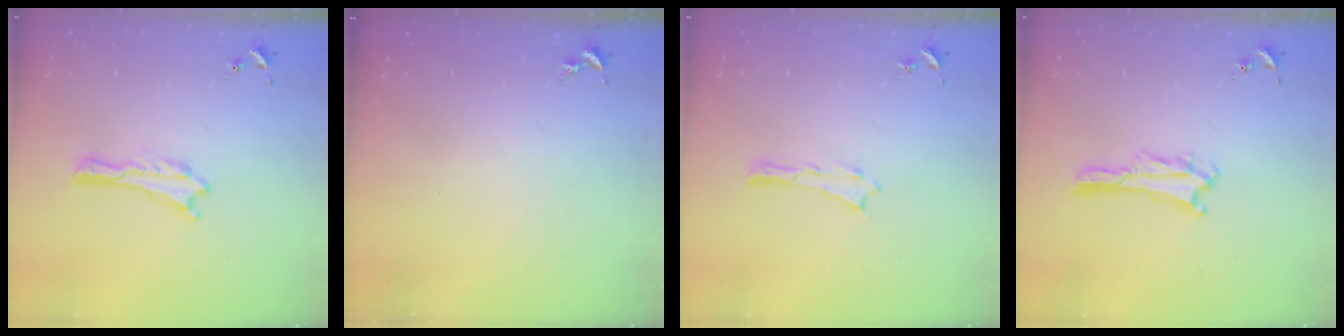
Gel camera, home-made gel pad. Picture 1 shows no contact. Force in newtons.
{"total": 0.0}
{"total": 0.0}
{"total": 1.3, "press": 1.3, "slide": 0.4}